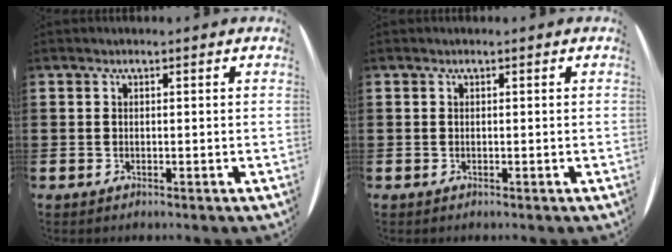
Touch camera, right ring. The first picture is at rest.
{"total": 0.0}